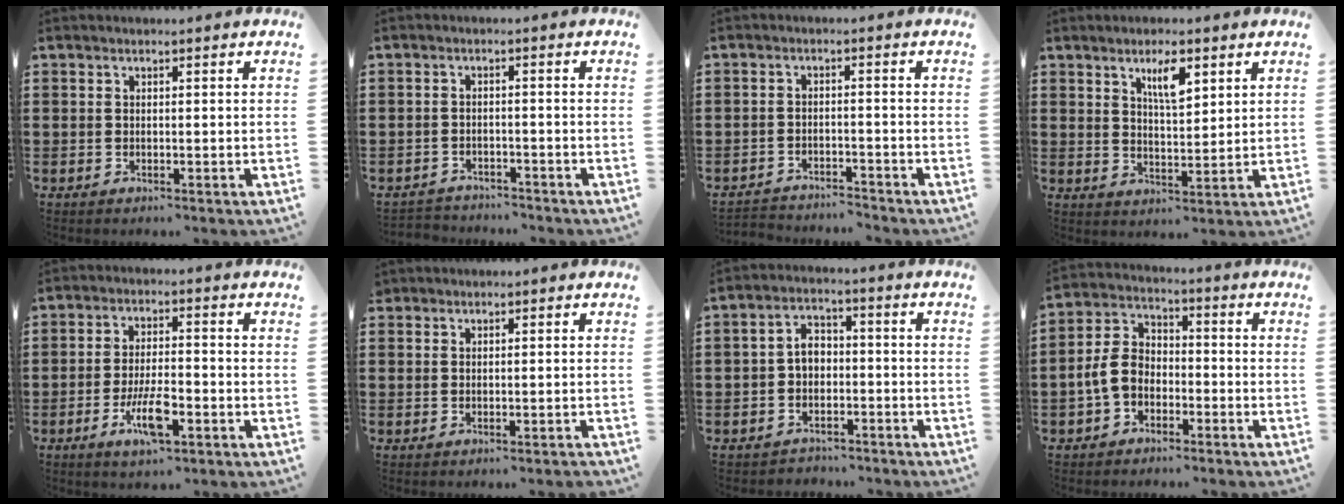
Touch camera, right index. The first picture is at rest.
{"total": 2.5, "force": [-2.4, 0.4, -0.3], "torque": [-0.002, 0.002, -0.056]}
{"total": 3.2, "force": [-3.2, 0.3, -0.3], "torque": [-0.003, 0.000, -0.071]}
{"total": 5.3, "force": [3.0, 1.6, 4.0], "torque": [-0.072, 0.000, 0.048]}
{"total": 7.3, "force": [-3.1, 2.1, 6.2], "torque": [-0.134, -0.009, -0.059]}
{"total": 0.0}
{"total": 4.2, "force": [-2.2, 2.9, 2.0], "torque": [-0.043, 0.015, -0.045]}
{"total": 6.1, "force": [-2.5, 4.5, 3.3], "torque": [-0.100, 0.008, -0.055]}